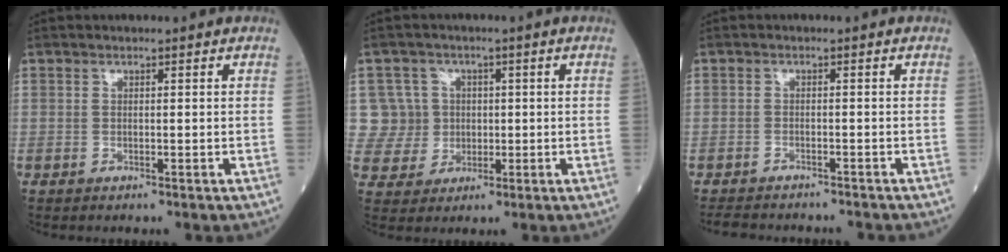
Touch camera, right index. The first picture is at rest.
{"total": 6.9, "force": [1.1, 6.8, 0.0], "torque": [0.004, 0.021, 0.026]}
{"total": 7.3, "force": [-6.8, 1.9, 2.0], "torque": [-0.025, -0.007, -0.096]}